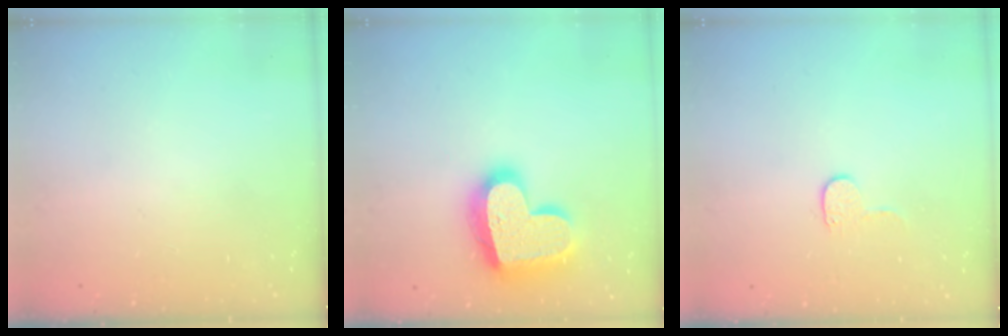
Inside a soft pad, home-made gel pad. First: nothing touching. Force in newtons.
{"total": 21.7, "press": 21.6, "slide": 1.5}
{"total": 3.9, "press": 3.9, "slide": 0.4}